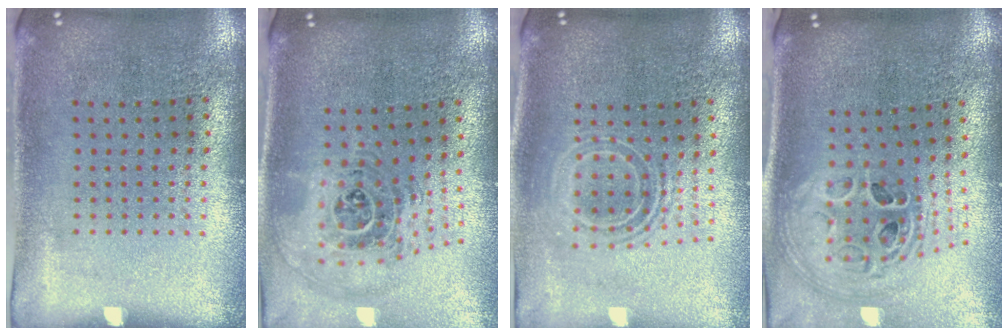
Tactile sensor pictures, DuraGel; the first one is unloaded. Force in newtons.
{"total": 1.6, "press": 1.4, "slide": 0.8}
{"total": 1.7, "press": 1.3, "slide": 1.1}
{"total": 1.9, "press": 1.6, "slide": 1.1}